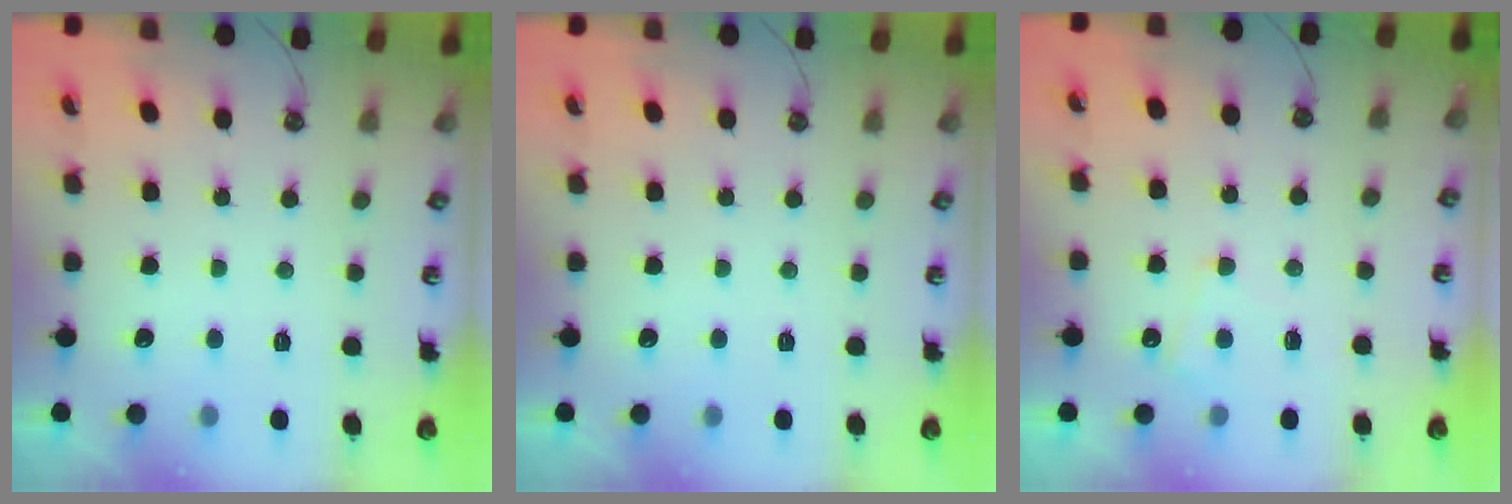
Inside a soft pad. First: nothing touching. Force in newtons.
{"total": 0.0}
{"total": 3.2, "press": 3.1, "slide": 0.8}